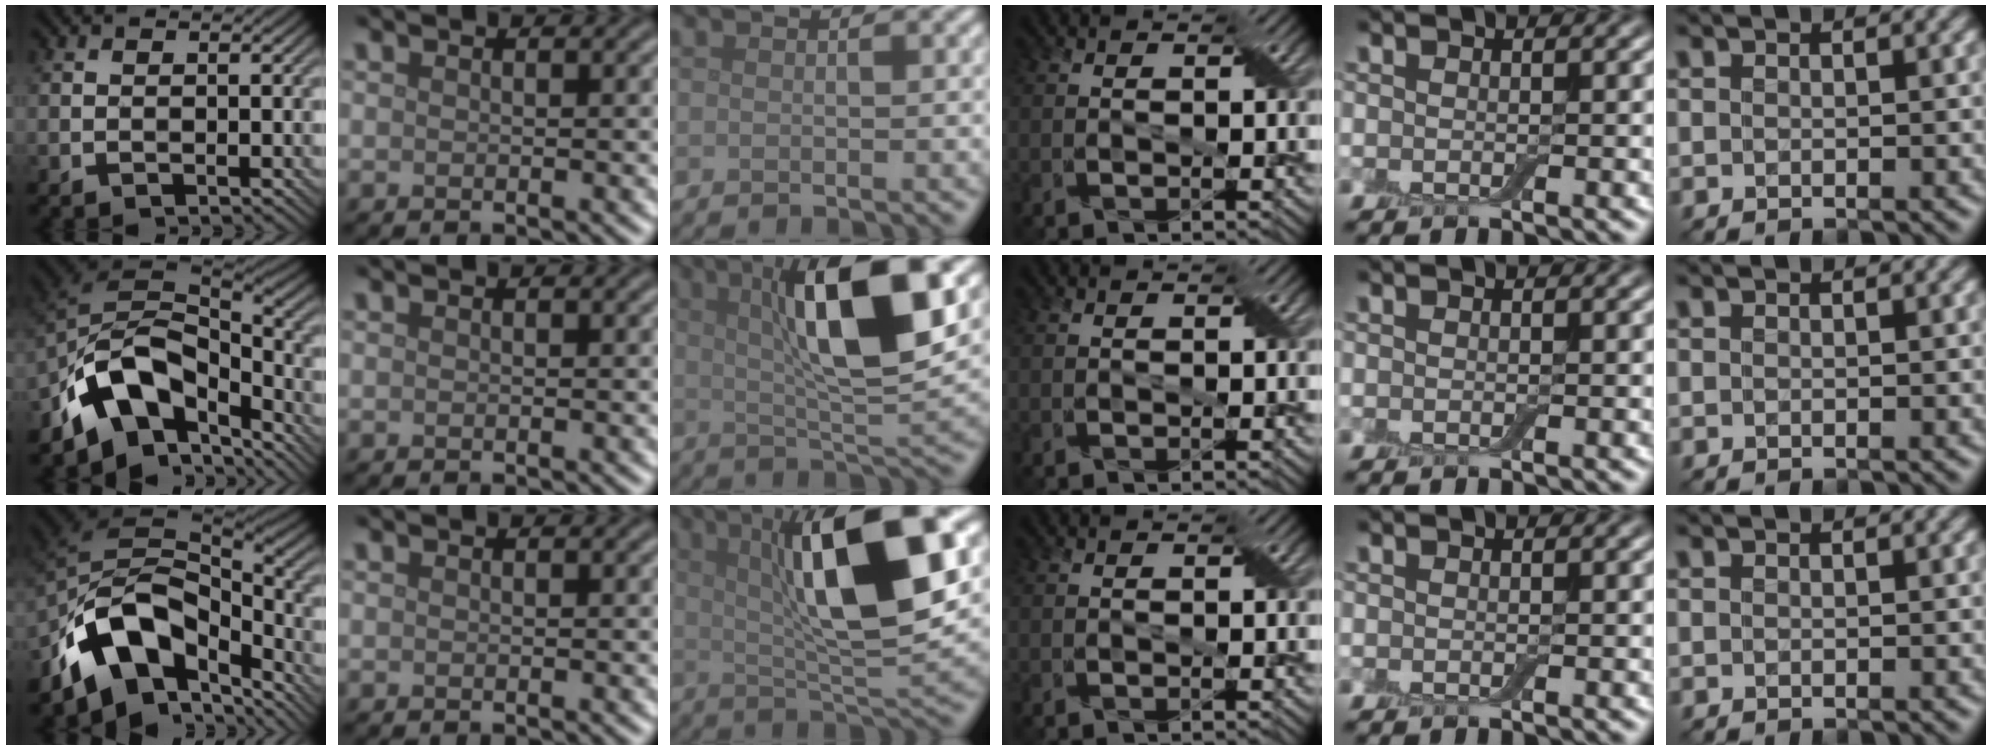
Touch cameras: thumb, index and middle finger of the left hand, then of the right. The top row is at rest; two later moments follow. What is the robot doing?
{"motion": "open", "object": "airpods case & airpods"}